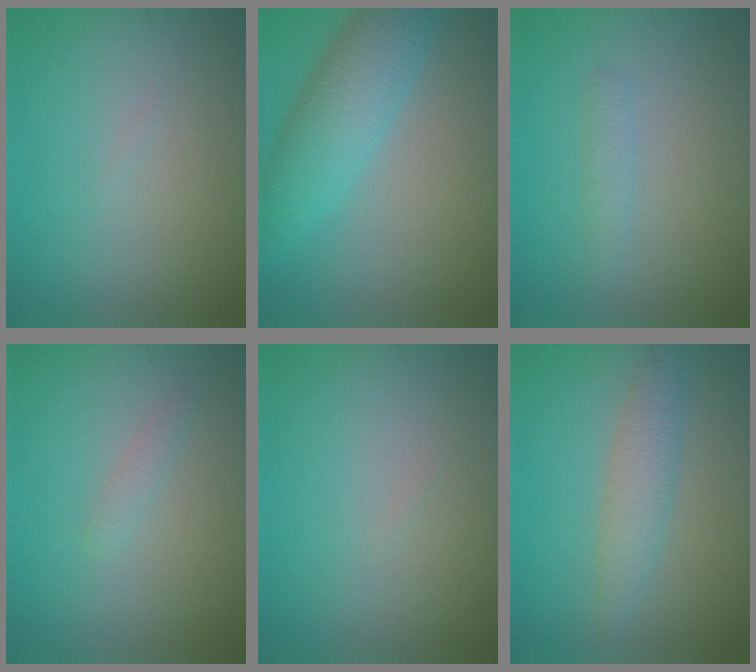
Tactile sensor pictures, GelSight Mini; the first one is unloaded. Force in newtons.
{"total": 5.6, "press": 5.6, "slide": 0.1}
{"total": 0.9, "press": 0.9, "slide": 0.0}
{"total": 0.9, "press": 0.9, "slide": 0.0}
{"total": 0.0}
{"total": 2.7, "press": 2.7, "slide": 0.0}